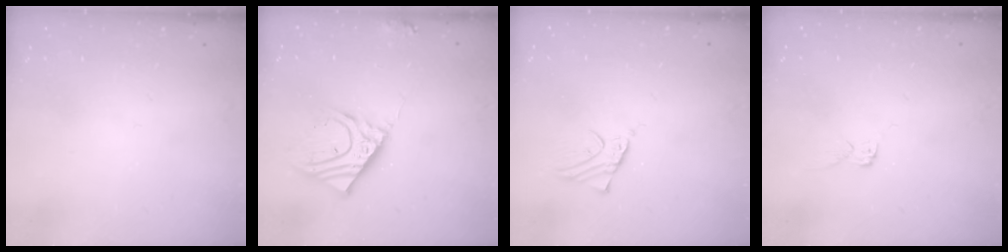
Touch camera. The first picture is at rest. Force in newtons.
{"total": 12.5, "press": 12.2, "slide": 2.3}
{"total": 2.3, "press": 2.3, "slide": 0.1}
{"total": 2.6, "press": 2.6, "slide": 0.1}